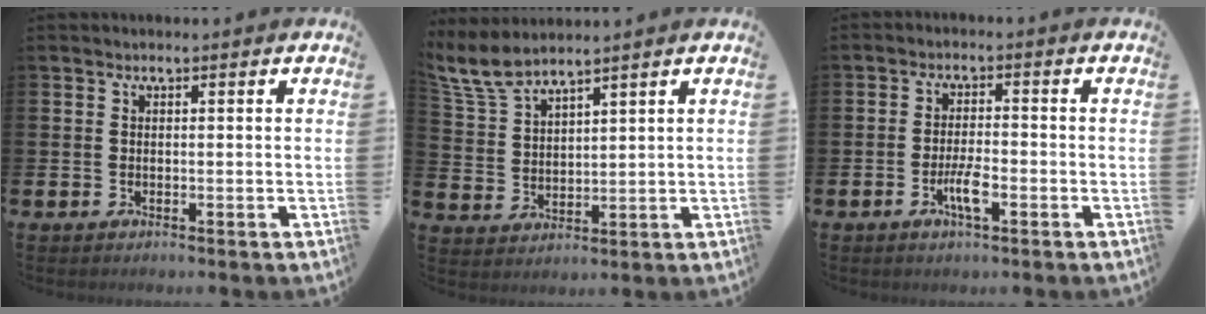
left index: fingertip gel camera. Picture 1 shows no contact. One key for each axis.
{"total": 6.1, "fx": 5.7, "fy": 0.9, "fz": 2.0, "tx": -0.062, "ty": -0.019, "tz": 0.105}
{"total": 3.6, "fx": -1.4, "fy": 0.9, "fz": 3.2, "tx": -0.063, "ty": 0.002, "tz": -0.029}